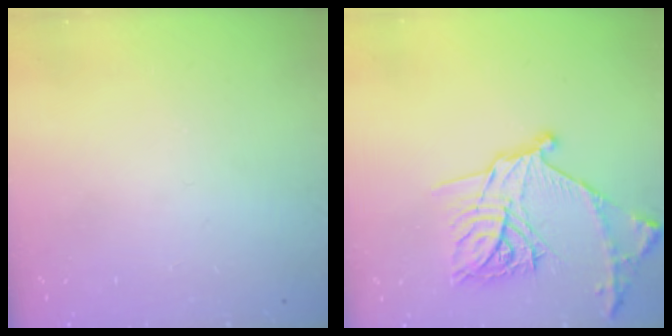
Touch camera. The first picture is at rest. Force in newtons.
{"total": 21.1, "press": 21.0, "slide": 1.2}